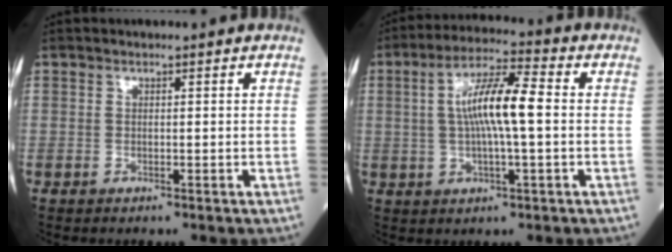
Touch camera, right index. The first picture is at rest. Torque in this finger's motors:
{"motor_torque": [1.21, 0.05, 0.67, 0.21]}